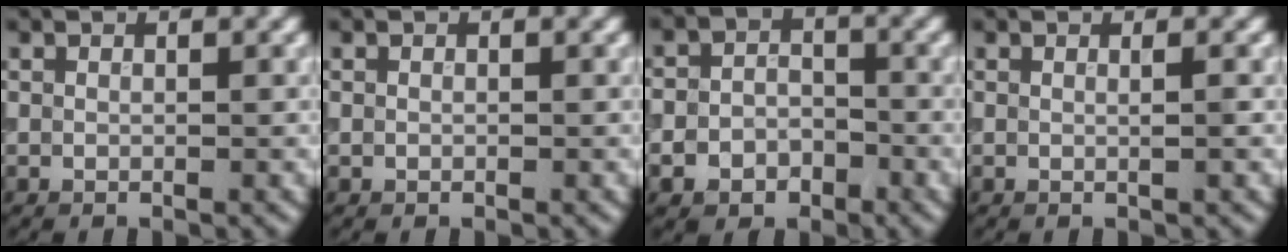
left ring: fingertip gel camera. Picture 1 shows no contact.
{"total": 0.0}
{"total": 3.9, "force": [-1.9, 3.0, 1.6], "torque": [-0.010, 0.000, -0.047]}
{"total": 1.1, "force": [0.1, 0.3, 1.1], "torque": [-0.013, -0.001, -0.006]}